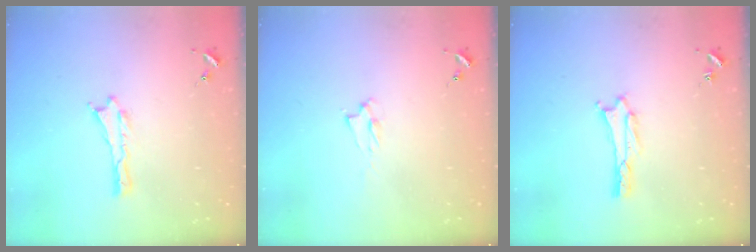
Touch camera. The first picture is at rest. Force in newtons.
{"total": 1.4, "press": 1.3, "slide": 0.3}
{"total": 1.6, "press": 1.6, "slide": 0.2}